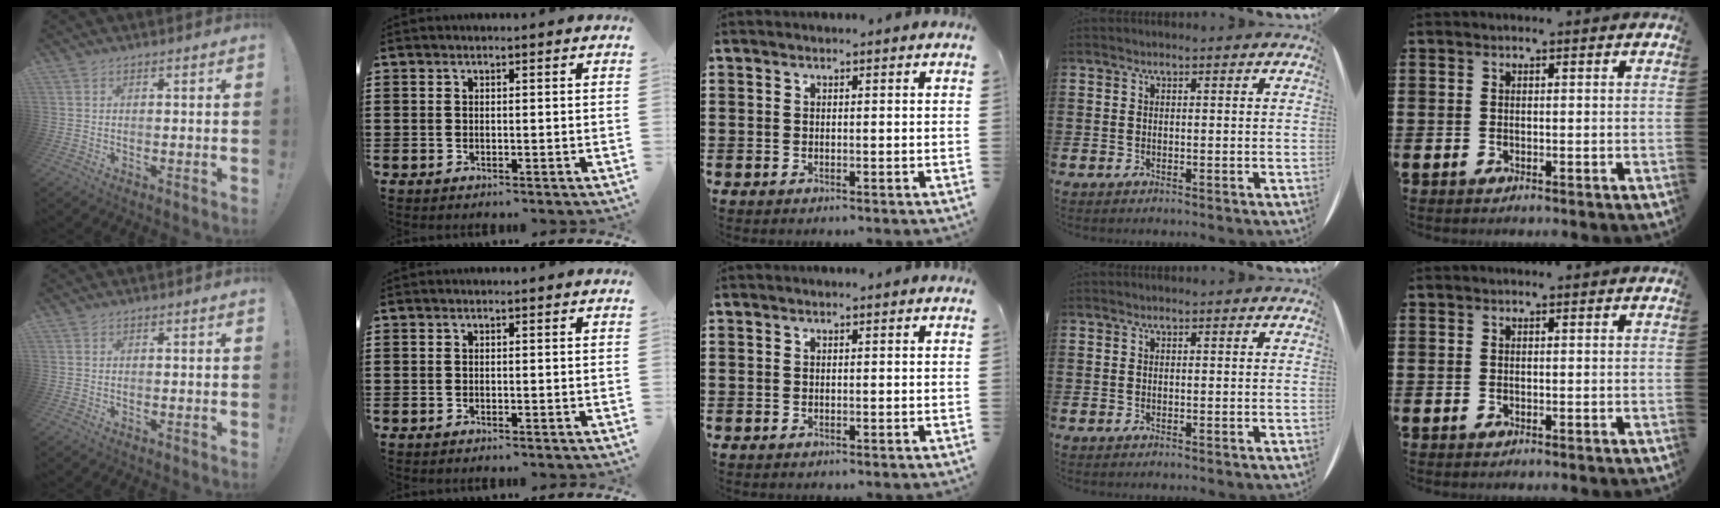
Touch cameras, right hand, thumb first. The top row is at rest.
{}